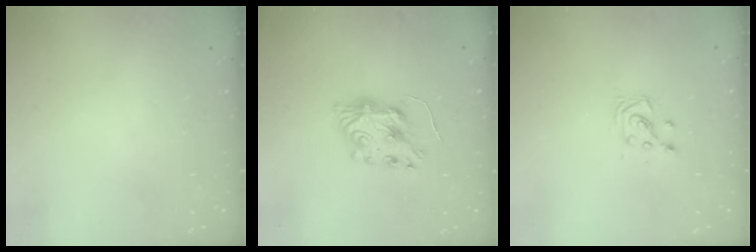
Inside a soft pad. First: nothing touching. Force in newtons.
{"total": 8.7, "press": 8.6, "slide": 0.6}
{"total": 4.0, "press": 4.0, "slide": 0.4}